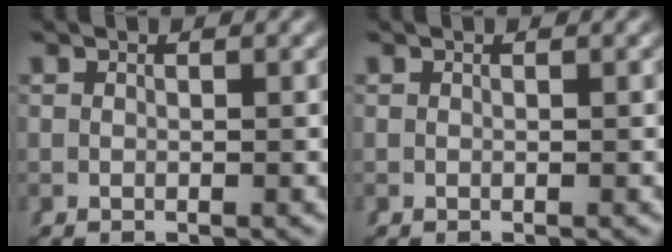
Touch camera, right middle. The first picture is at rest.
{"total": 0.0}